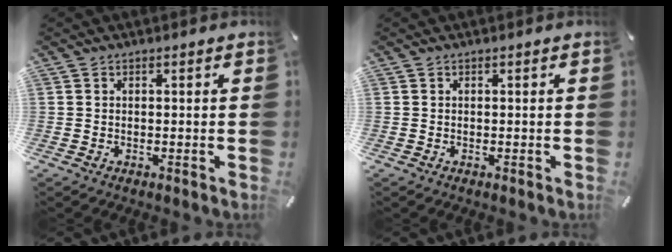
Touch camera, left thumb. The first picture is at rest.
{"total": 0.0}